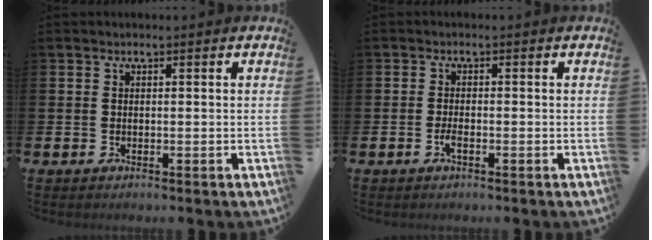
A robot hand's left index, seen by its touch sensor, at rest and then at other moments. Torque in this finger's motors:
{"motor_torque": [0.36, 0.05, -0.05, 0.06]}